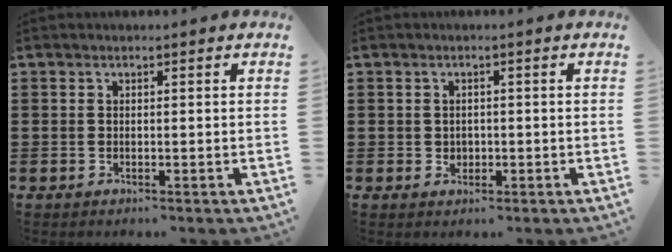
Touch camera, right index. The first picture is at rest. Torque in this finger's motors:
{"motor_torque": [1.19, 0.95, 0.06, 0.02]}